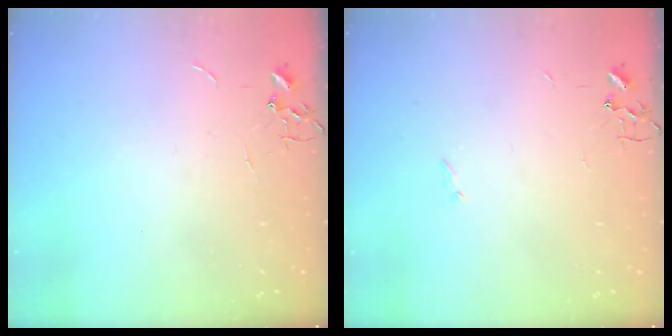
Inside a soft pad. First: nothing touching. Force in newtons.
{"total": 0.9, "press": 0.9, "slide": 0.2}